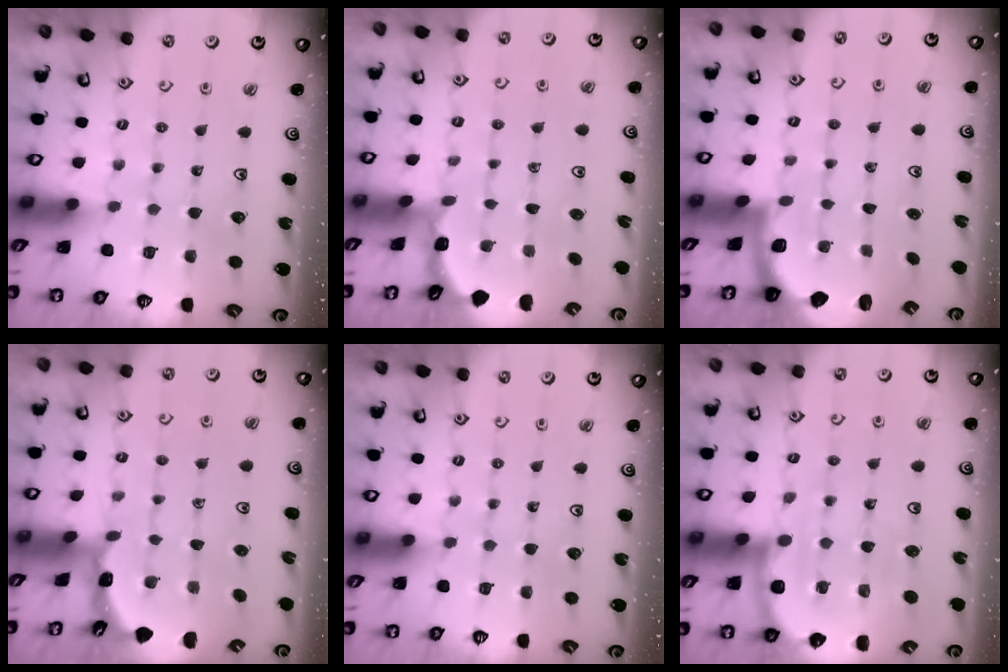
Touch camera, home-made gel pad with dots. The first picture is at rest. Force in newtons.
{"total": 1.5, "press": 1.5, "slide": 0.1}
{"total": 1.9, "press": 1.8, "slide": 0.5}
{"total": 1.8, "press": 1.8, "slide": 0.1}
{"total": 0.0}
{"total": 8.8, "press": 8.6, "slide": 2.0}